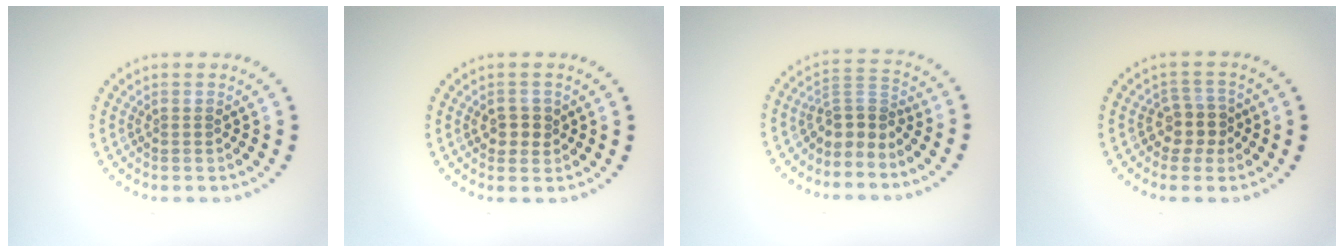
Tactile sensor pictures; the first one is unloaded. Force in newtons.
{"total": 2.1, "press": 2.0, "slide": 0.4}
{"total": 3.0, "press": 2.1, "slide": 2.2}
{"total": 2.7, "press": 2.2, "slide": 1.5}